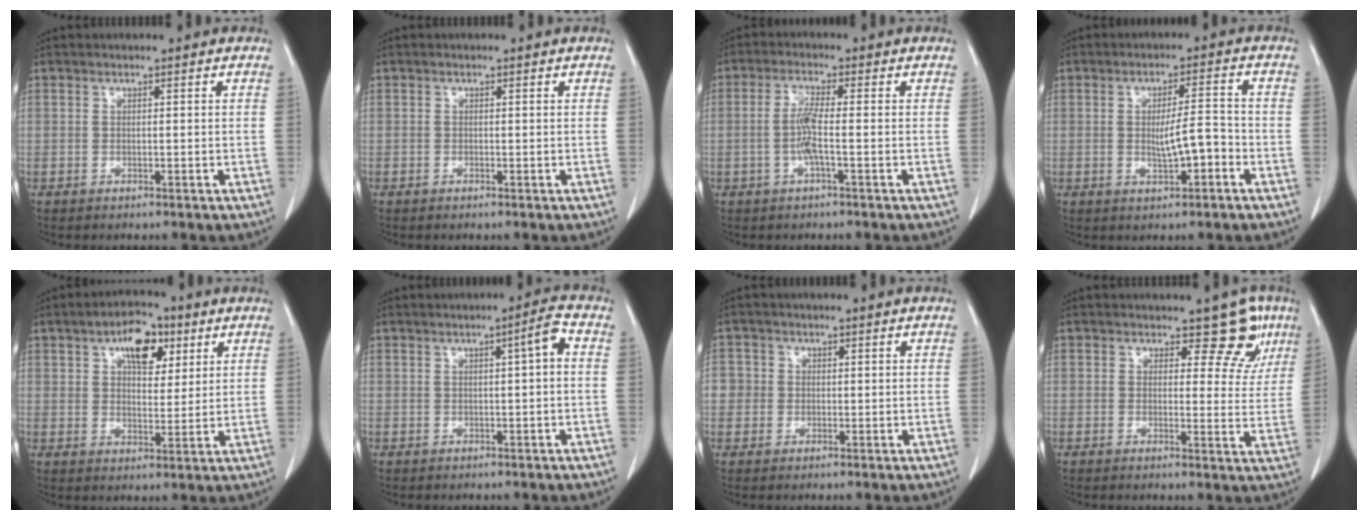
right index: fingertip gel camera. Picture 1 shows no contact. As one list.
[{"total": 0.0}, {"total": 4.1, "force": [-0.9, -0.1, 4.0], "torque": [-0.085, 0.001, -0.021]}, {"total": 5.1, "force": [-1.4, 1.0, 4.7], "torque": [-0.078, 0.004, -0.021]}, {"total": 8.0, "force": [3.9, 4.1, 5.7], "torque": [-0.089, 0.016, 0.061]}, {"total": 2.8, "force": [0.4, 0.1, 2.8], "torque": [-0.039, 0.009, 0.005]}, {"total": 3.2, "force": [0.0, 3.2, 0.5], "torque": [0.004, 0.009, -0.002]}, {"total": 6.5, "force": [4.3, 3.8, 3.0], "torque": [-0.014, -0.008, 0.034]}]